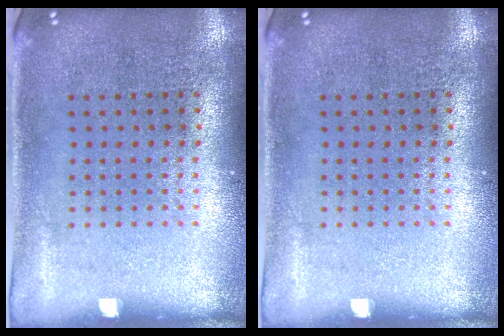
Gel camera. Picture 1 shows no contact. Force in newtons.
{"total": 0.0}